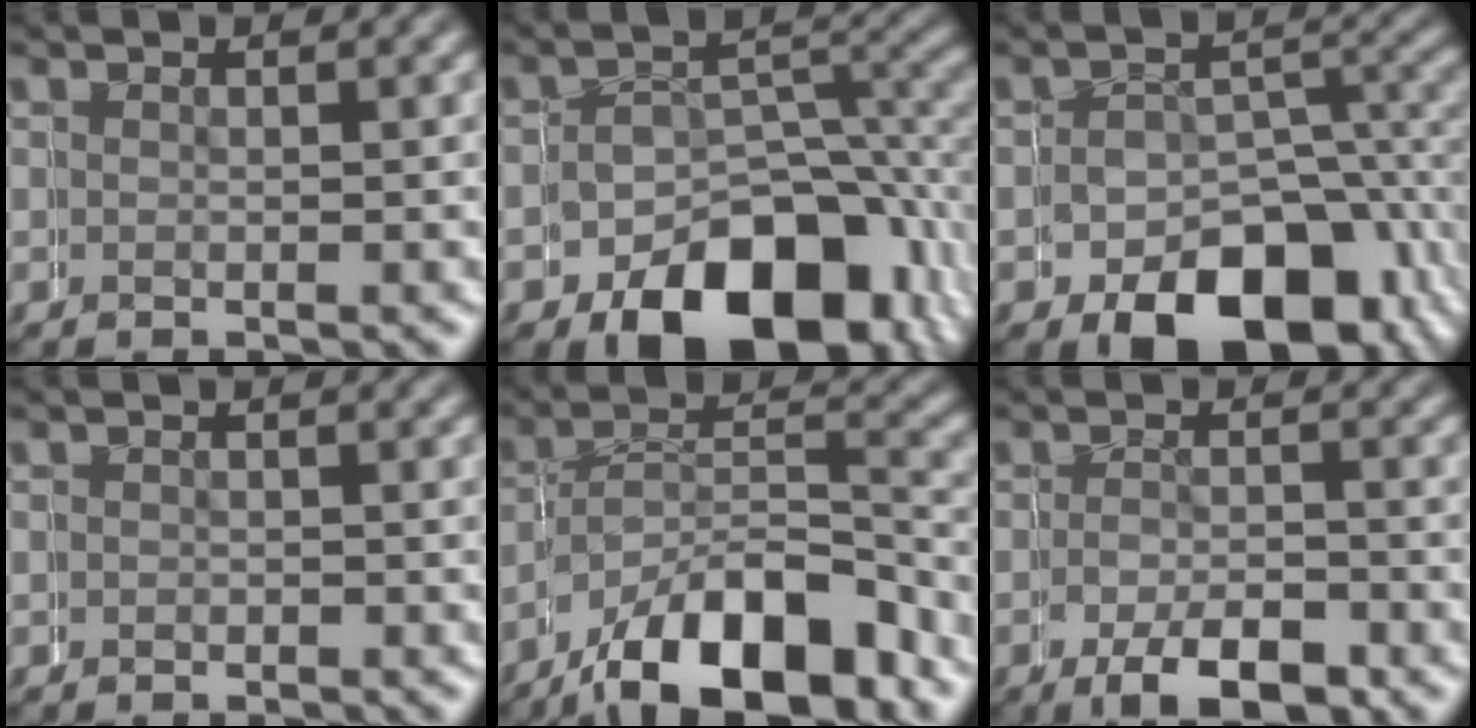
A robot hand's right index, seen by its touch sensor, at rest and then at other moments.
{"total": 9.0, "force": [-4.9, 5.5, 5.2], "torque": [-0.063, -0.019, -0.070]}
{"total": 8.8, "force": [-4.1, 6.1, 4.9], "torque": [-0.065, -0.022, -0.055]}
{"total": 0.7, "force": [-0.2, 0.6, -0.2], "torque": [0.001, -0.001, -0.006]}
{"total": 9.7, "force": [-7.0, 4.4, 5.2], "torque": [-0.060, -0.018, -0.100]}
{"total": 4.7, "force": [-2.7, 2.2, 3.1], "torque": [-0.042, -0.011, -0.044]}